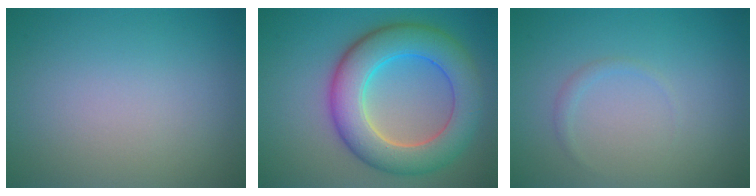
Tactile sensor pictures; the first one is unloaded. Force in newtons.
{"total": 8.5, "press": 8.5, "slide": 0.2}
{"total": 0.7, "press": 0.7, "slide": 0.1}